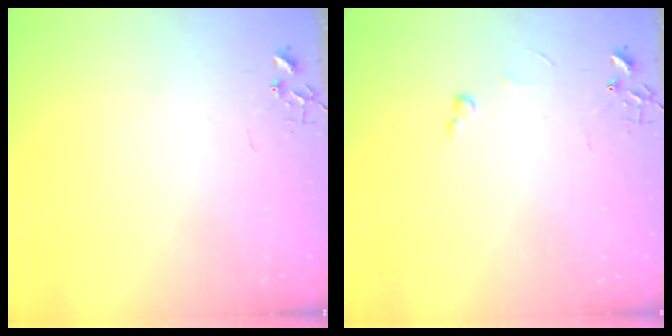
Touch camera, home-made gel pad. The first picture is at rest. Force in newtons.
{"total": 2.7, "press": 2.7, "slide": 0.4}